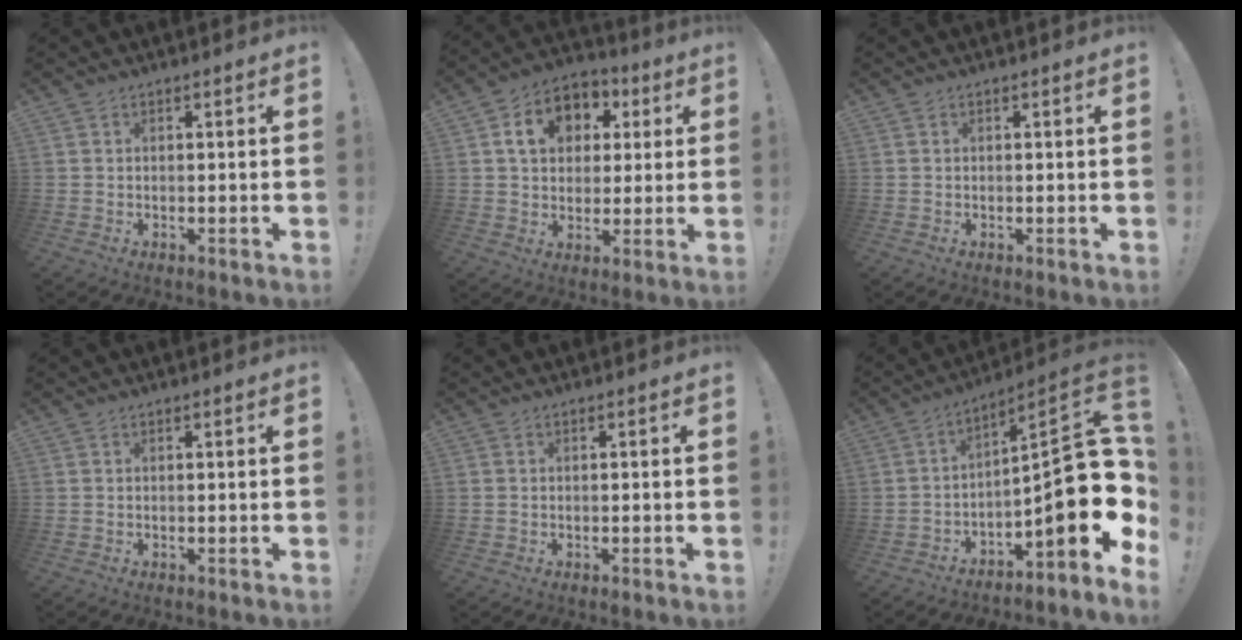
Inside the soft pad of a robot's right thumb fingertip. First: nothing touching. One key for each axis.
{"total": 12.6, "fx": 4.1, "fy": 10.2, "fz": 6.2, "tx": -0.092, "ty": -0.002, "tz": 0.081}
{"total": 0.0}
{"total": 0.0}
{"total": 0.6, "fx": -0.6, "fy": 0.0, "fz": 0.1, "tx": 0.001, "ty": -0.001, "tz": -0.011}
{"total": 20.9, "fx": -2.9, "fy": 6.4, "fz": 19.6, "tx": -0.269, "ty": 0.000, "tz": -0.038}